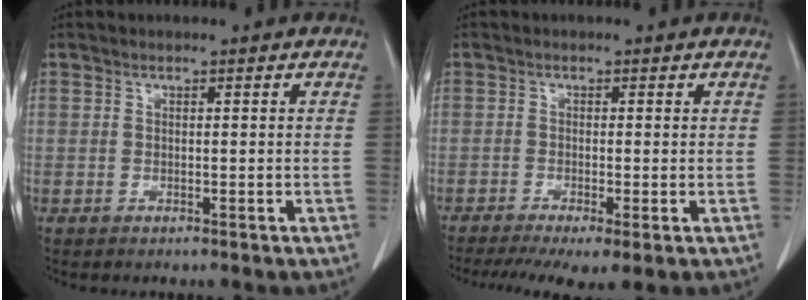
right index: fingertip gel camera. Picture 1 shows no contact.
{"total": 7.1, "force": [-4.4, 1.6, 5.3], "torque": [-0.087, -0.014, -0.074]}